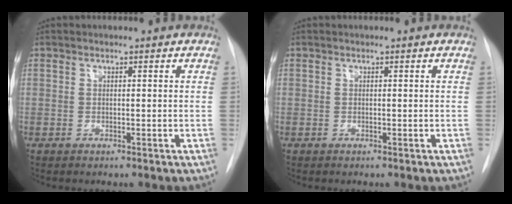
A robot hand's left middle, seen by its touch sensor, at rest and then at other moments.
{"total": 0.0}